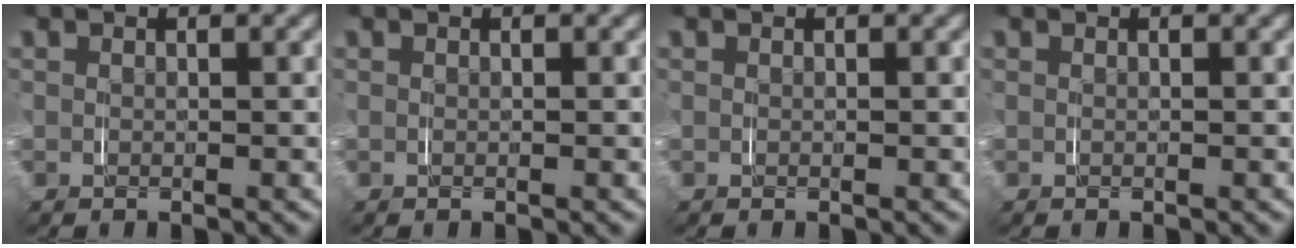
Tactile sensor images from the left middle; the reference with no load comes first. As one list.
[{"total": 0.0}, {"total": 0.0}, {"total": 0.0}]